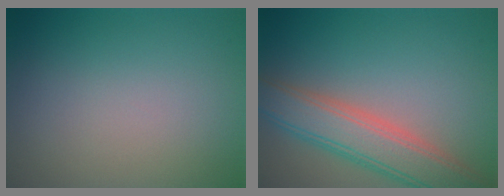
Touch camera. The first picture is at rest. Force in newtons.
{"total": 6.4, "press": 6.4, "slide": 0.4}